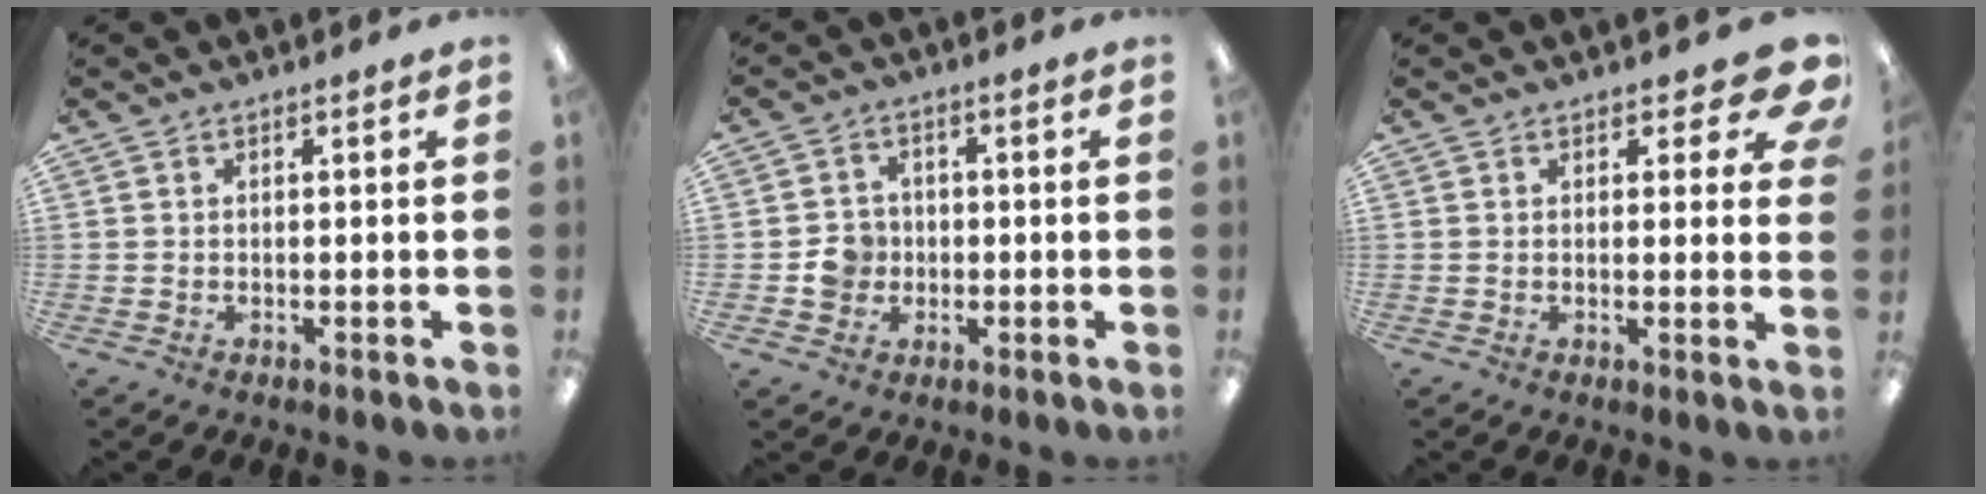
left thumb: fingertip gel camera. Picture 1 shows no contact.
{"total": 5.3, "force": [-0.9, 4.9, 1.9], "torque": [-0.021, 0.005, -0.016]}
{"total": 7.1, "force": [4.2, 3.2, 4.8], "torque": [-0.049, -0.020, 0.070]}